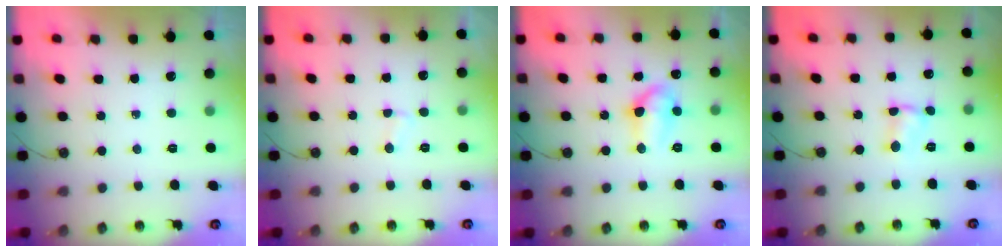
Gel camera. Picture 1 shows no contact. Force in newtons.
{"total": 2.3, "press": 2.3, "slide": 0.2}
{"total": 8.8, "press": 8.8, "slide": 1.0}
{"total": 2.6, "press": 2.6, "slide": 0.3}